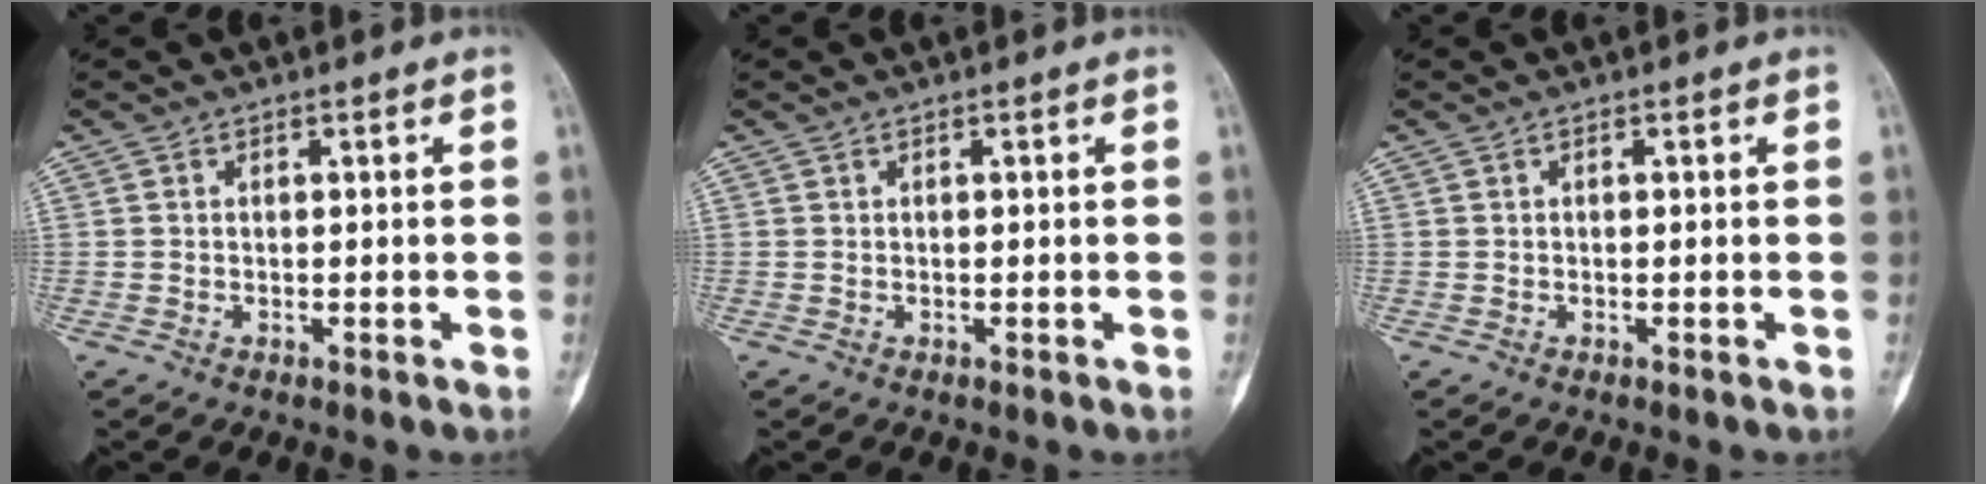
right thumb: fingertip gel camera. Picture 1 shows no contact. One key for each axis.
{"total": 0.0}
{"total": 0.0}